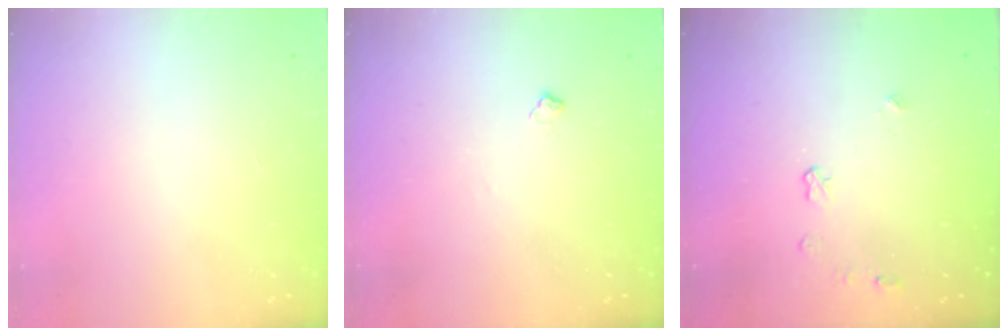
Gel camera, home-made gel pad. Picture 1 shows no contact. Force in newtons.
{"total": 4.8, "press": 4.8, "slide": 0.6}
{"total": 4.2, "press": 4.1, "slide": 0.4}